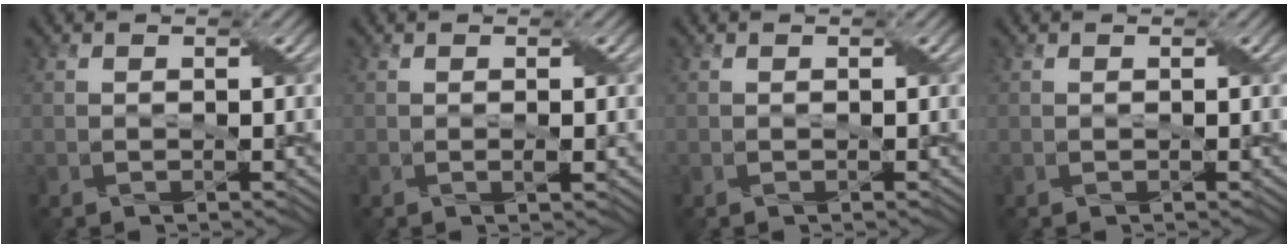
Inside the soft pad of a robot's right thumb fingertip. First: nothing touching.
{"total": 0.9, "force": [0.0, 0.1, 0.9], "torque": [-0.015, 0.000, -0.001]}
{"total": 0.0}
{"total": 0.0}